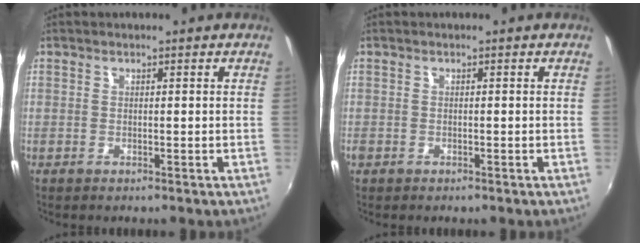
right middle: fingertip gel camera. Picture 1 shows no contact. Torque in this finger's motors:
{"motor_torque": [0.34, -0.33, 0.23, 0.21]}